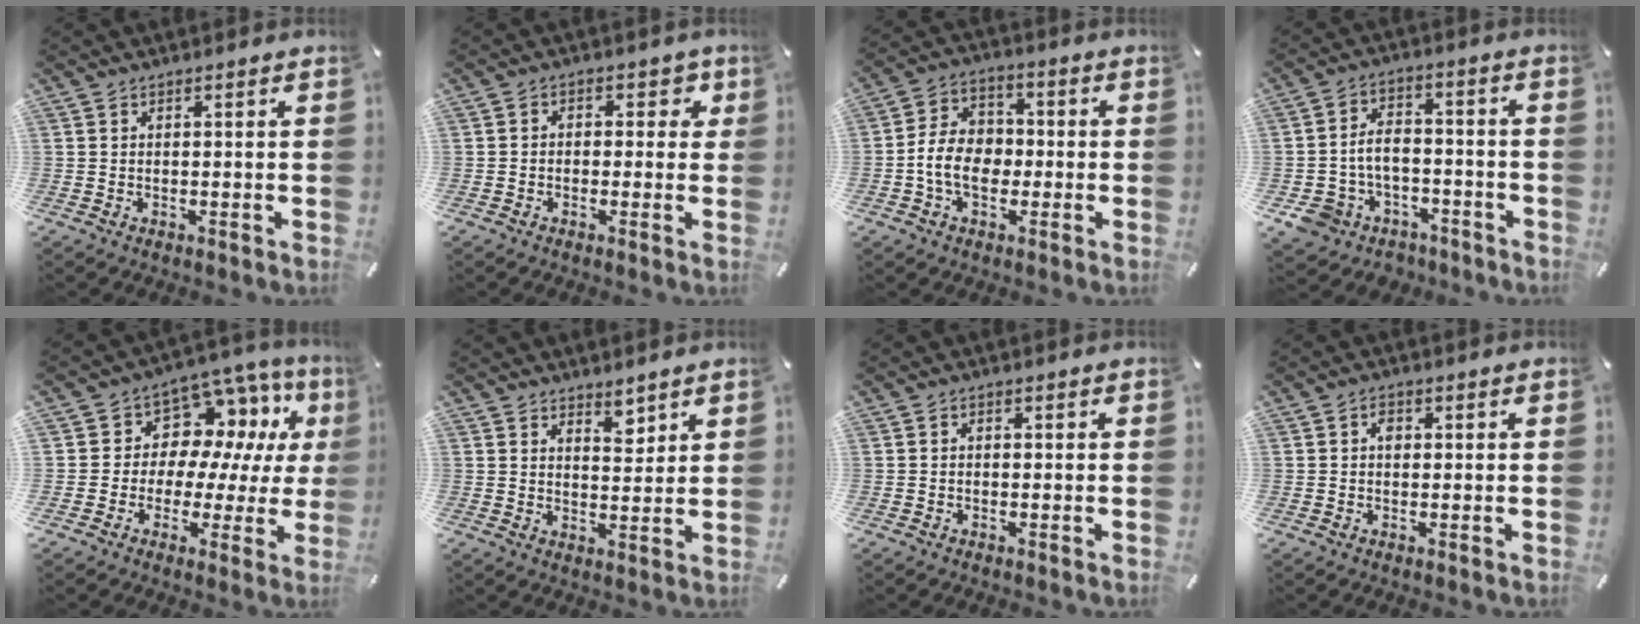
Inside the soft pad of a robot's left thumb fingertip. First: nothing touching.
{"total": 4.2, "force": [-0.3, 3.3, 2.6], "torque": [-0.029, 0.007, -0.013]}
{"total": 9.2, "force": [-2.3, 6.8, 5.7], "torque": [-0.124, 0.020, -0.042]}
{"total": 9.1, "force": [-3.1, 7.8, 3.6], "torque": [-0.088, 0.022, -0.052]}
{"total": 9.9, "force": [4.3, 8.5, 2.4], "torque": [-0.053, -0.044, 0.088]}
{"total": 4.3, "force": [3.7, 2.0, 1.0], "torque": [0.005, -0.028, 0.063]}
{"total": 0.8, "force": [-0.5, 0.6, 0.3], "torque": [-0.005, 0.002, -0.012]}
{"total": 1.8, "force": [0.1, 1.4, 1.1], "torque": [-0.014, 0.003, -0.002]}